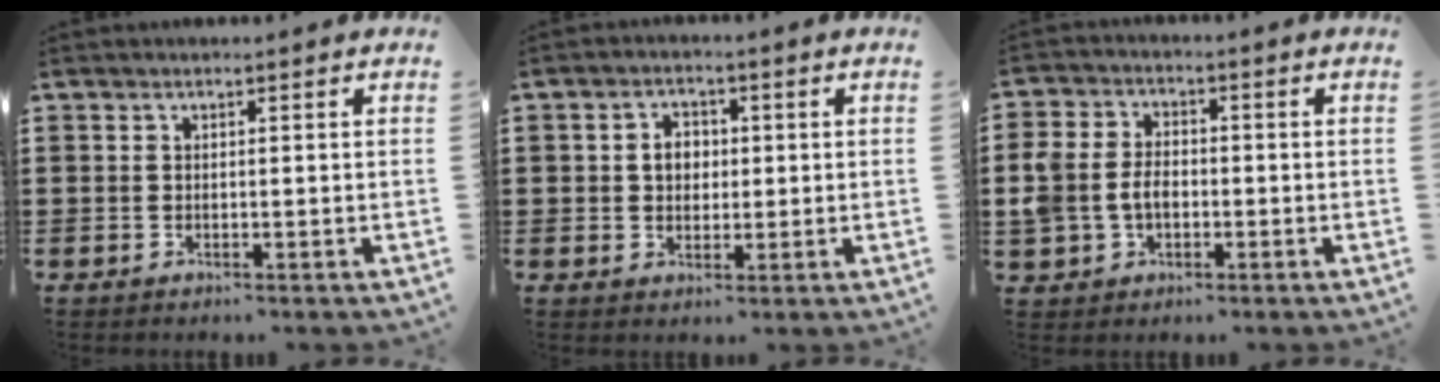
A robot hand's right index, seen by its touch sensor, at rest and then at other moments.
{"total": 3.5, "force": [0.2, 2.8, 2.1], "torque": [-0.048, 0.011, 0.001]}
{"total": 5.2, "force": [-0.9, 4.0, 3.2], "torque": [-0.096, 0.000, -0.027]}